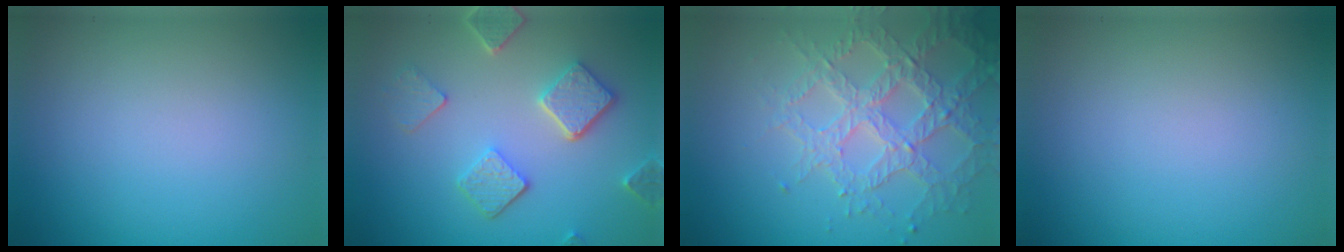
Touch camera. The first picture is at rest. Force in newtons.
{"total": 4.8, "press": 3.7, "slide": 3.0}
{"total": 5.1, "press": 4.4, "slide": 2.5}
{"total": 0.0}